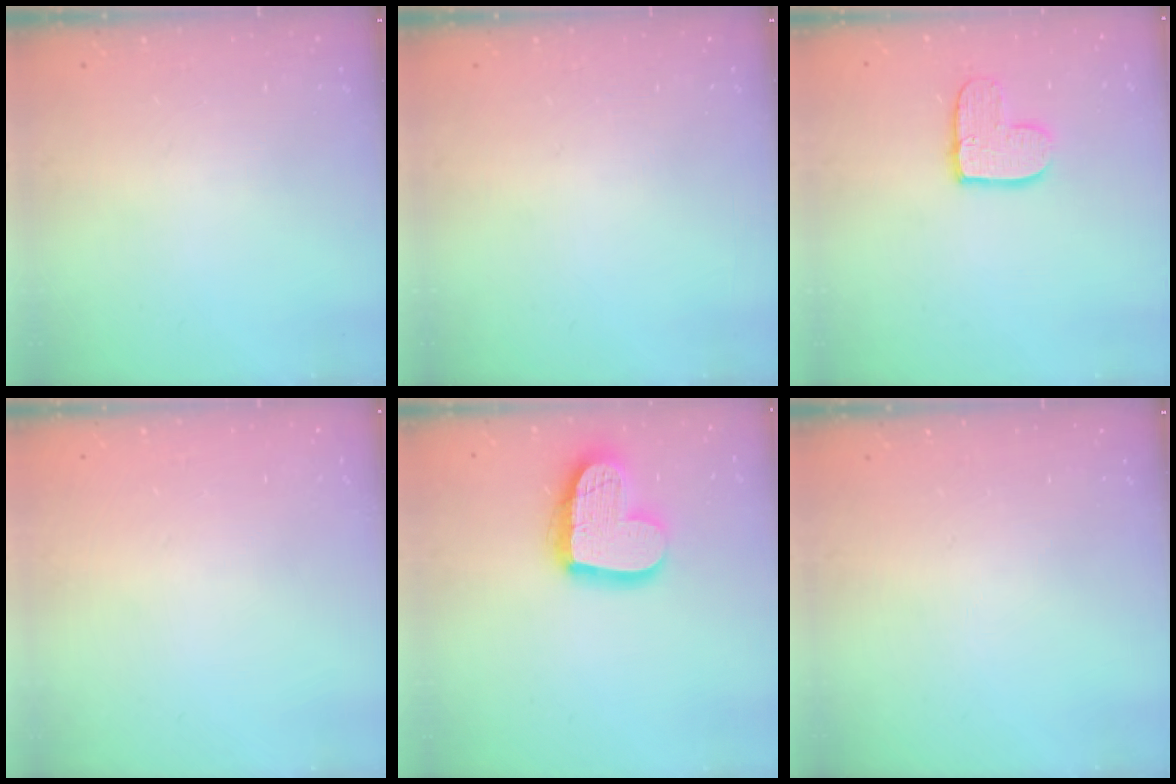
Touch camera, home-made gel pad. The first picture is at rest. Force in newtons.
{"total": 0.0}
{"total": 9.4, "press": 9.3, "slide": 0.7}
{"total": 0.0}
{"total": 16.9, "press": 16.9, "slide": 1.6}
{"total": 0.0}